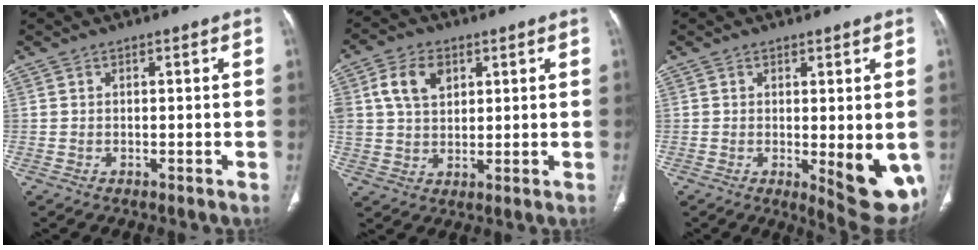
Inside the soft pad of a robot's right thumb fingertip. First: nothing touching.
{"total": 8.2, "force": [3.1, 5.7, 5.0], "torque": [-0.078, -0.005, 0.060]}
{"total": 9.8, "force": [-1.5, 3.1, 9.2], "torque": [-0.107, -0.024, -0.011]}